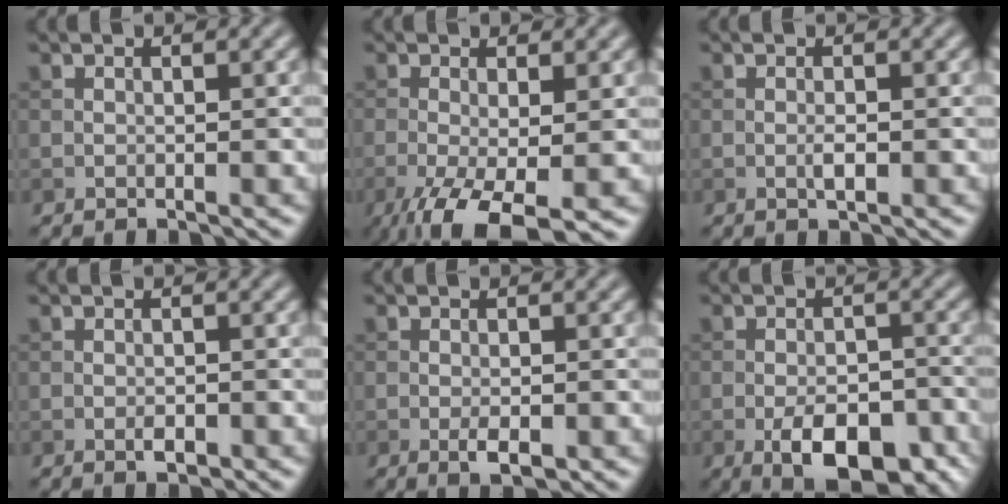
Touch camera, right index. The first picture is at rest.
{"total": 7.2, "force": [-3.4, 2.2, 5.9], "torque": [-0.121, -0.019, -0.056]}
{"total": 1.1, "force": [-0.2, 0.3, 1.0], "torque": [-0.022, -0.001, -0.005]}
{"total": 1.2, "force": [-0.5, 0.6, 0.9], "torque": [-0.014, -0.001, -0.008]}
{"total": 2.0, "force": [-0.7, 0.8, 1.7], "torque": [-0.031, -0.004, -0.010]}
{"total": 7.8, "force": [-3.8, 3.7, 5.7], "torque": [-0.087, -0.006, -0.057]}